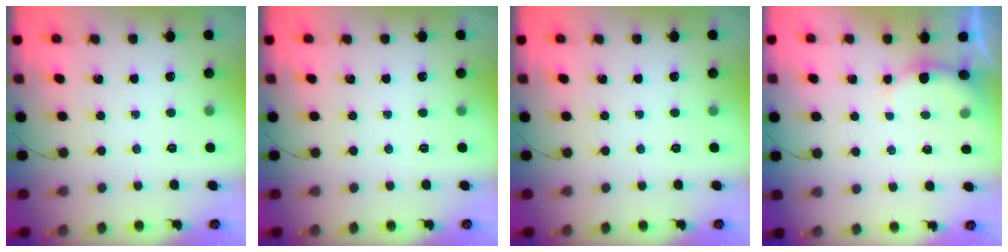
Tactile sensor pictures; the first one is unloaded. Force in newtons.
{"total": 0.0}
{"total": 0.0}
{"total": 2.7, "press": 2.5, "slide": 0.8}